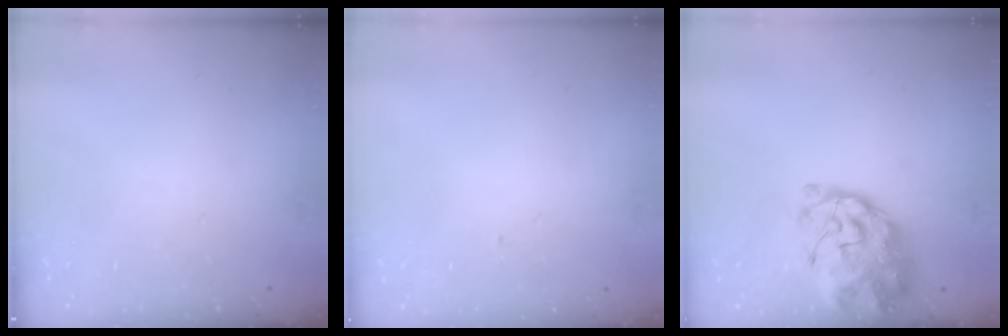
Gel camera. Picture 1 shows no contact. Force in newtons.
{"total": 1.0, "press": 1.0, "slide": 0.1}
{"total": 3.9, "press": 3.6, "slide": 1.3}